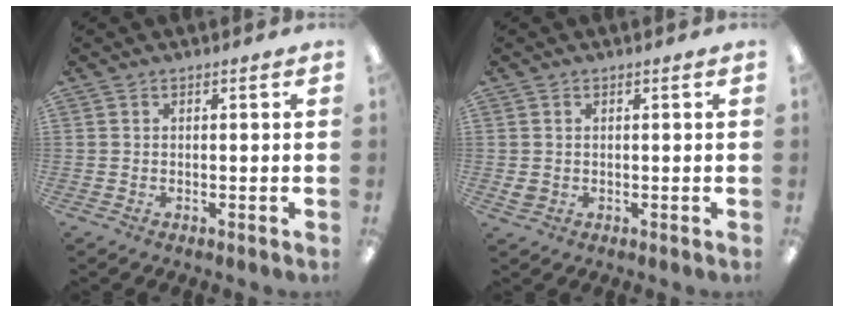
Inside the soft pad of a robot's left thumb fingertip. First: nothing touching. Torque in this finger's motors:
{"motor_torque": [-0.04, 0.25, 0.56, -0.28, -0.02]}